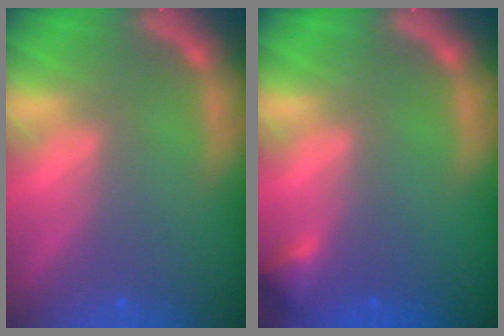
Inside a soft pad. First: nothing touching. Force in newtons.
{"total": 1.4}